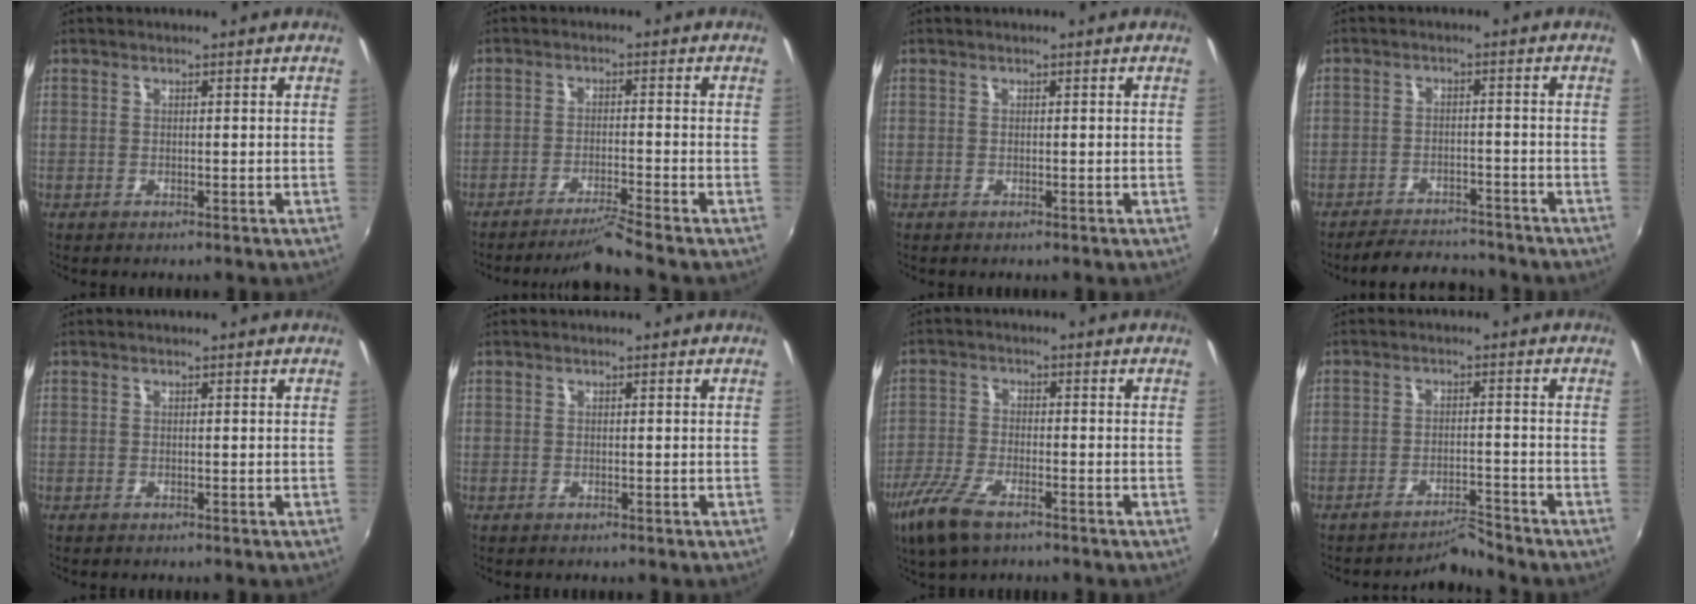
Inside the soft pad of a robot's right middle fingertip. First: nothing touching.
{"total": 5.1, "force": [-4.4, -2.2, 1.4], "torque": [-0.042, 0.004, -0.074]}
{"total": 0.0}
{"total": 9.1, "force": [-8.4, 2.6, 2.4], "torque": [-0.069, 0.009, -0.117]}
{"total": 0.0}
{"total": 0.0}
{"total": 9.2, "force": [-6.1, 3.2, 6.1], "torque": [-0.151, -0.021, -0.122]}
{"total": 3.9, "force": [-3.8, -1.0, -0.1], "torque": [-0.006, 0.008, -0.063]}